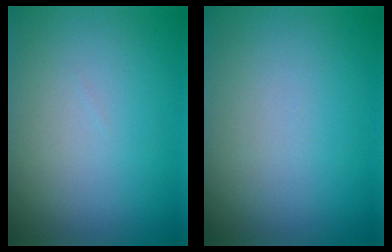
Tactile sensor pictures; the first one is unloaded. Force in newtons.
{"total": 0.0}